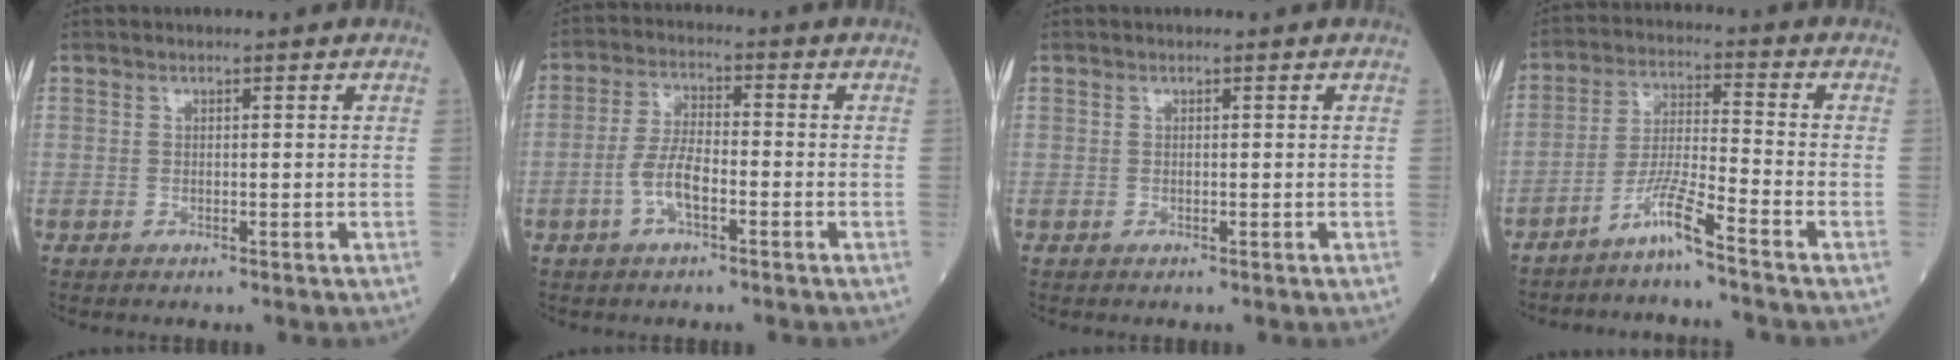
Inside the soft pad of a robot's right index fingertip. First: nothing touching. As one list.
[{"total": 5.7, "force": [-2.2, 1.9, 4.9], "torque": [-0.104, 0.007, -0.045]}, {"total": 0.0}, {"total": 6.1, "force": [-4.9, -1.1, 3.6], "torque": [-0.073, -0.013, -0.099]}]